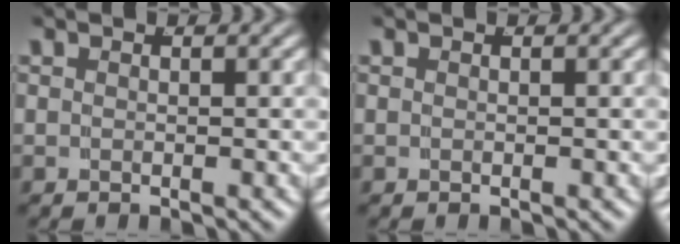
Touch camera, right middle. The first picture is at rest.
{"total": 0.0}